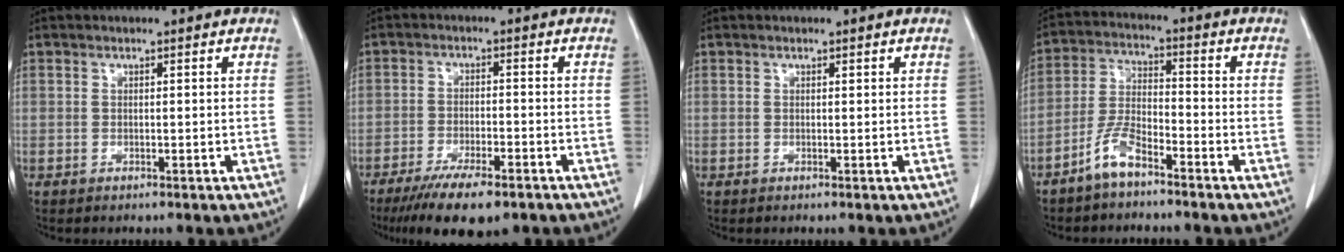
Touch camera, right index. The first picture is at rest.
{"total": 9.7, "force": [-6.9, 2.4, 6.3], "torque": [-0.102, -0.017, -0.109]}
{"total": 0.0}
{"total": 6.2, "force": [-4.5, 1.6, 3.9], "torque": [-0.091, 0.000, -0.095]}